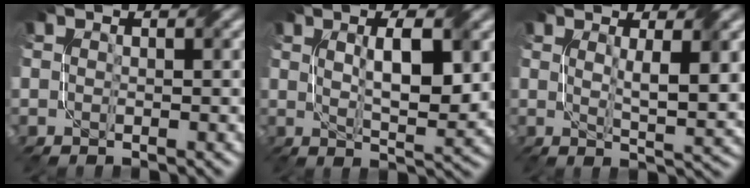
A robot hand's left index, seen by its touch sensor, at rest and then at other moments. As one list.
[{"total": 5.8, "force": [1.3, 1.4, 5.5], "torque": [-0.087, -0.001, 0.026]}, {"total": 4.8, "force": [1.2, 0.9, 4.6], "torque": [-0.078, -0.007, 0.025]}]